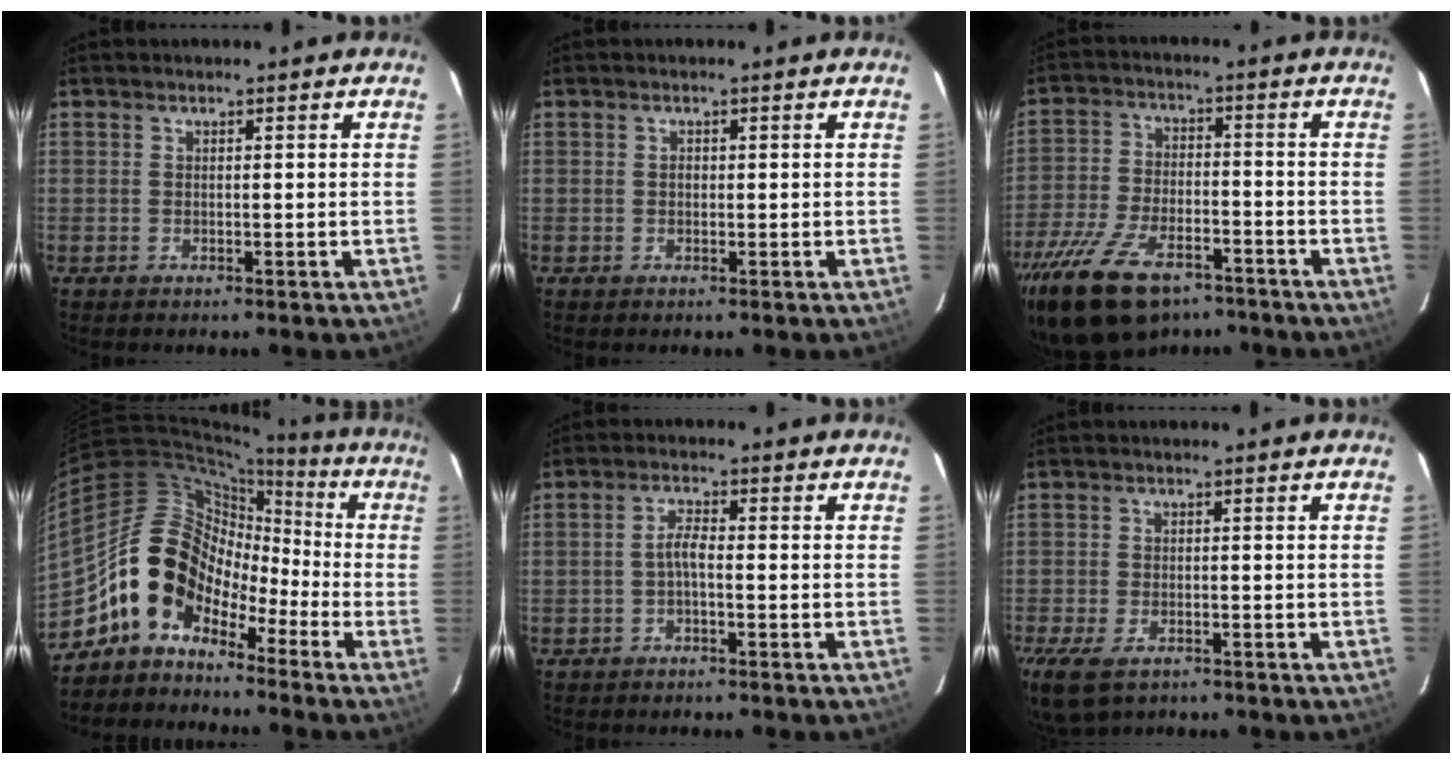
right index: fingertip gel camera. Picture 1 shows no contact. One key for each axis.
{"total": 0.7, "fx": 0.0, "fy": 0.7, "fz": 0.3, "tx": -0.003, "ty": 0.003, "tz": 0.000}
{"total": 17.5, "fx": -12.2, "fy": 8.2, "fz": 9.5, "tx": -0.209, "ty": -0.028, "tz": -0.211}
{"total": 11.4, "fx": -6.7, "fy": 8.0, "fz": 4.4, "tx": -0.075, "ty": 0.039, "tz": -0.141}
{"total": 3.3, "fx": -1.5, "fy": 0.5, "fz": 2.9, "tx": -0.064, "ty": 0.010, "tz": -0.030}
{"total": 8.5, "fx": -5.3, "fy": 4.3, "fz": 5.1, "tx": -0.128, "ty": -0.032, "tz": -0.096}